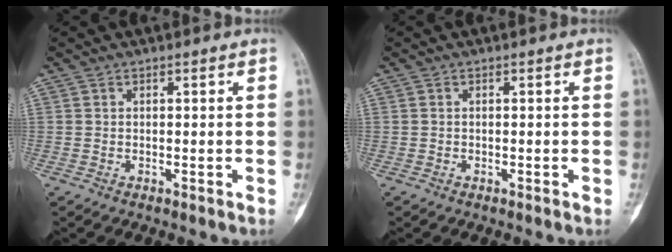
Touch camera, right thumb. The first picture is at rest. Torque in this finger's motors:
{"motor_torque": [0.26, 0.03, -0.15, -0.01, -0.03]}